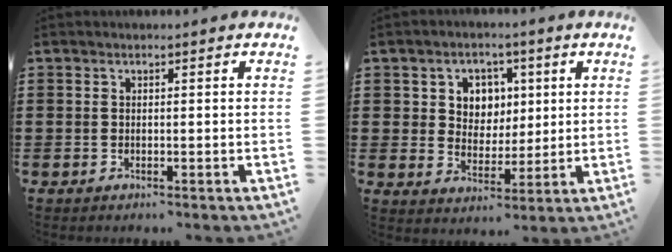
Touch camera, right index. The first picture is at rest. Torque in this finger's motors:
{"motor_torque": [1.33, 0.09, 0.25, 0.07]}